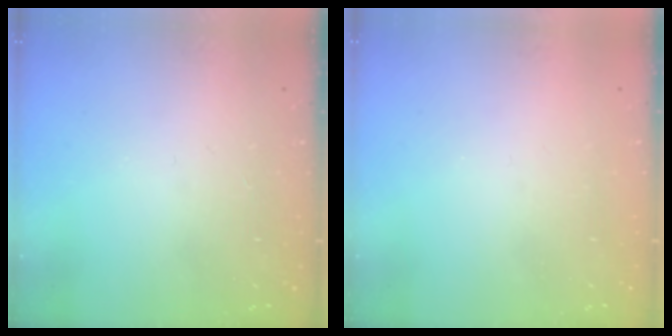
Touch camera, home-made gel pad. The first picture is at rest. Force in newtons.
{"total": 1.3, "press": 1.3, "slide": 0.2}